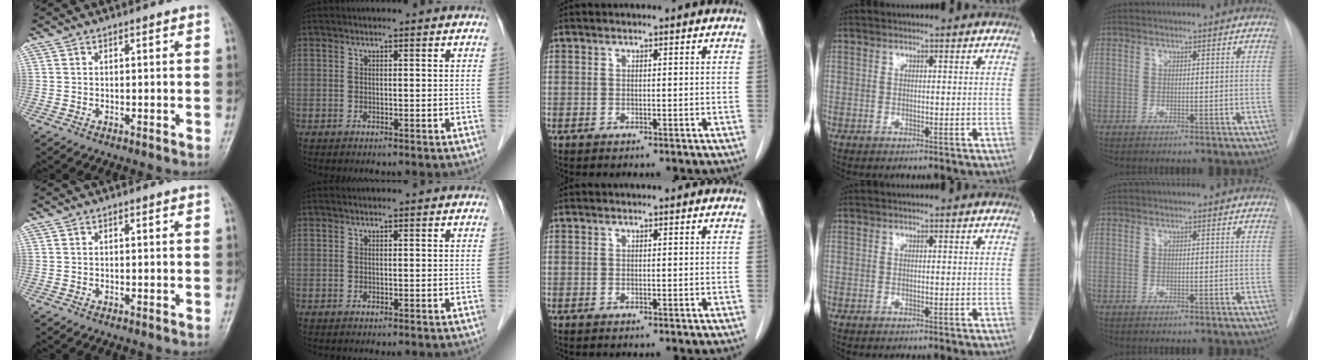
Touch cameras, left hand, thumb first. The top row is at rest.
{}